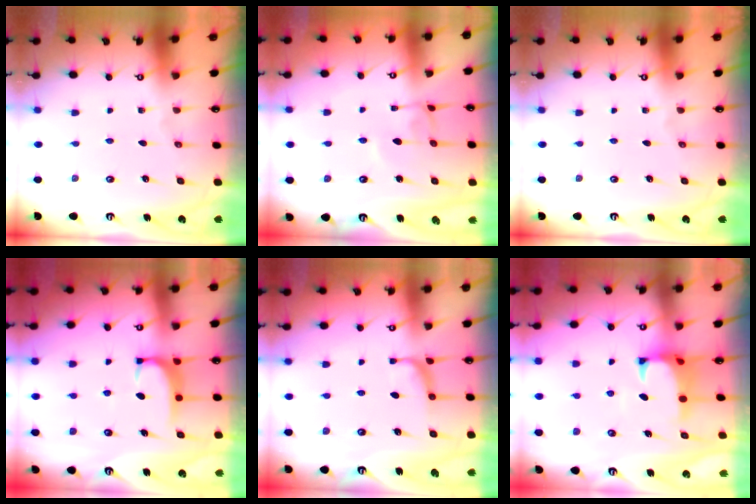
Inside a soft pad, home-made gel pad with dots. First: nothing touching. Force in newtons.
{"total": 2.1, "press": 2.1, "slide": 0.1}
{"total": 0.0}
{"total": 1.9, "press": 1.8, "slide": 0.5}
{"total": 1.8, "press": 1.6, "slide": 0.7}
{"total": 1.3, "press": 0.8, "slide": 1.0}